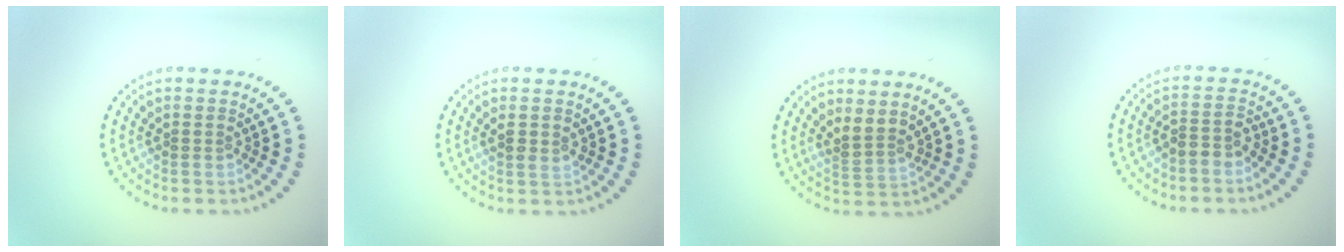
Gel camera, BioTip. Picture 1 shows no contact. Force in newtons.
{"total": 1.2, "press": 1.1, "slide": 0.4}
{"total": 2.1, "press": 1.5, "slide": 1.4}
{"total": 2.0, "press": 1.5, "slide": 1.3}